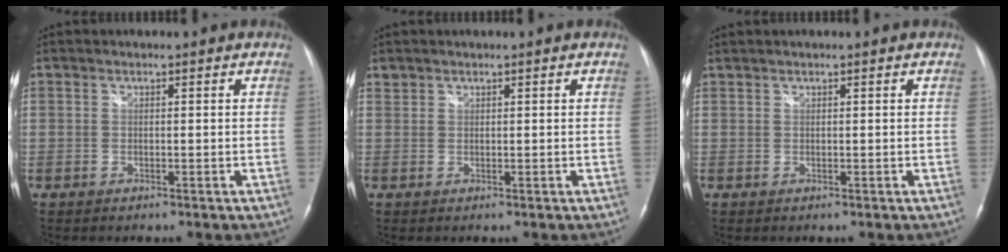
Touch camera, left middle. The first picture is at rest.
{"total": 0.8, "force": [0.7, 0.4, -0.1], "torque": [0.004, 0.005, 0.013]}
{"total": 0.6, "force": [0.6, 0.0, 0.1], "torque": [-0.007, 0.011, 0.017]}